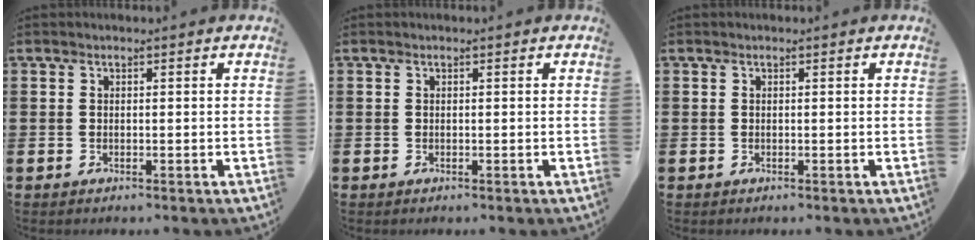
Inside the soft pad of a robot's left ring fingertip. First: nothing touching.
{"total": 0.0}
{"total": 0.0}